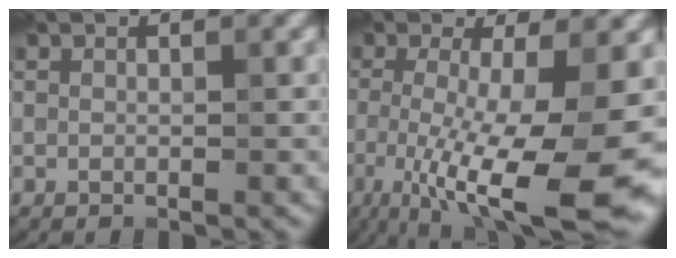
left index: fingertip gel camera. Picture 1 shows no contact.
{"total": 14.0, "force": [-4.5, 3.6, 12.8], "torque": [-0.210, -0.025, -0.069]}